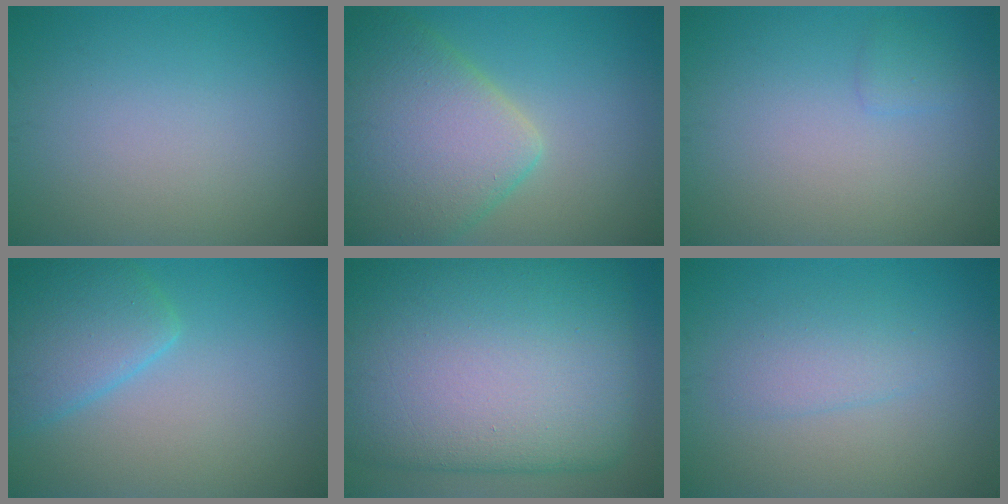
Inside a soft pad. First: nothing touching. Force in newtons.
{"total": 8.8, "press": 8.7, "slide": 0.5}
{"total": 0.8, "press": 0.8, "slide": 0.1}
{"total": 4.7, "press": 4.7, "slide": 0.2}
{"total": 20.2, "press": 20.2, "slide": 0.3}
{"total": 2.0, "press": 1.9, "slide": 0.1}